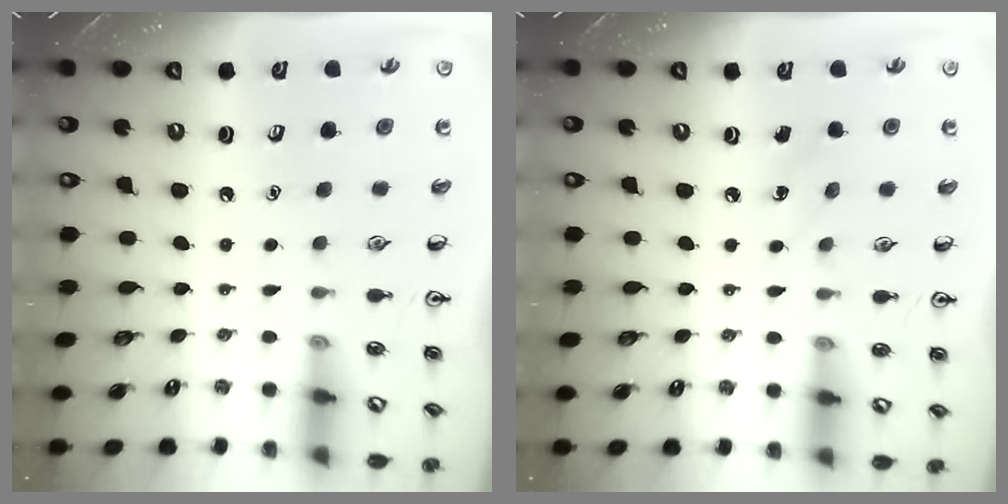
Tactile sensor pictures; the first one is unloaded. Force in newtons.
{"total": 4.3, "press": 4.1, "slide": 1.4}